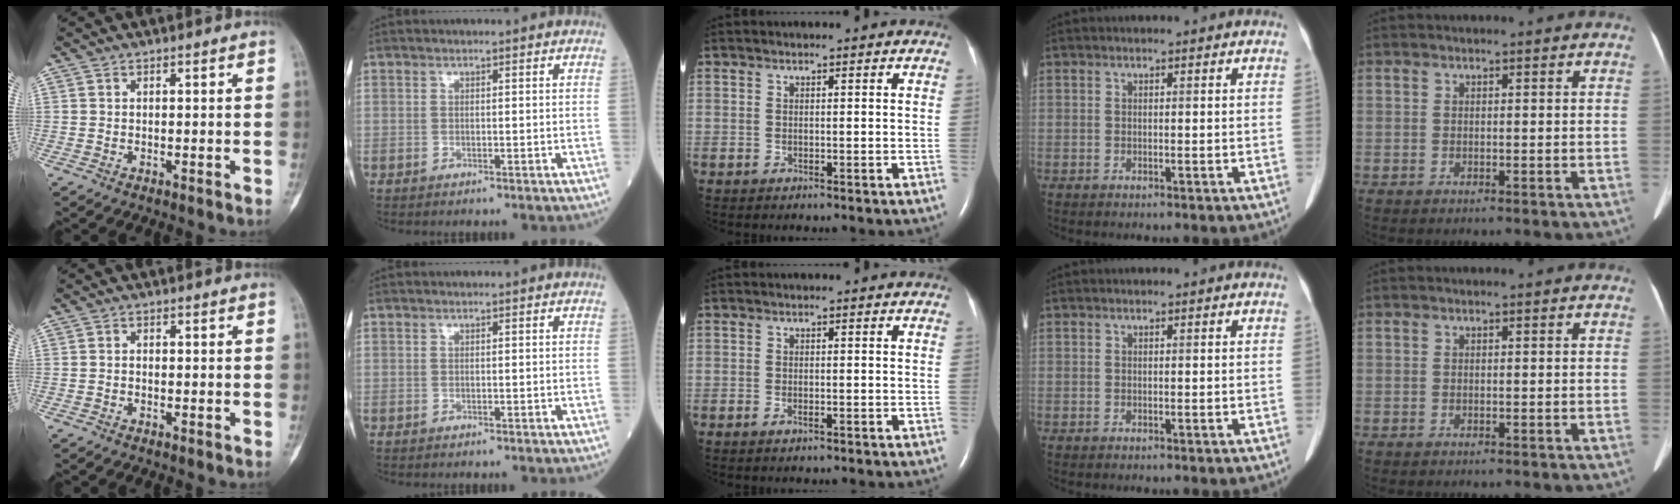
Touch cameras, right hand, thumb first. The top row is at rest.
{"thumb": {"total": 0.6, "force": [-0.2, 0.5, 0.2], "torque": [0.005, 0.003, -0.007]}, "middle": {"total": 0.8, "force": [-0.5, 0.2, 0.7], "torque": [-0.012, 0.000, -0.007]}}